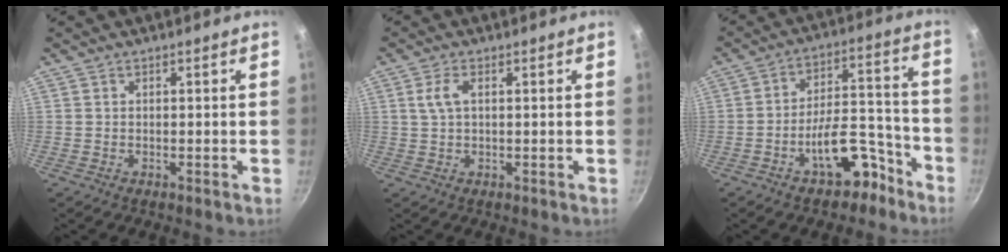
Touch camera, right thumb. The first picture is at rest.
{"total": 3.4, "force": [0.8, 1.7, 2.8], "torque": [-0.070, 0.009, 0.016]}
{"total": 10.8, "force": [-6.0, 5.1, 7.4], "torque": [-0.113, 0.064, -0.097]}